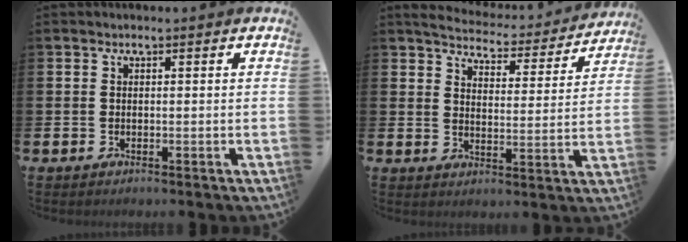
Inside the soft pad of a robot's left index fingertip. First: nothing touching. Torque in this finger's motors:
{"motor_torque": [0.84, -1.31, 0.22, 0.01]}